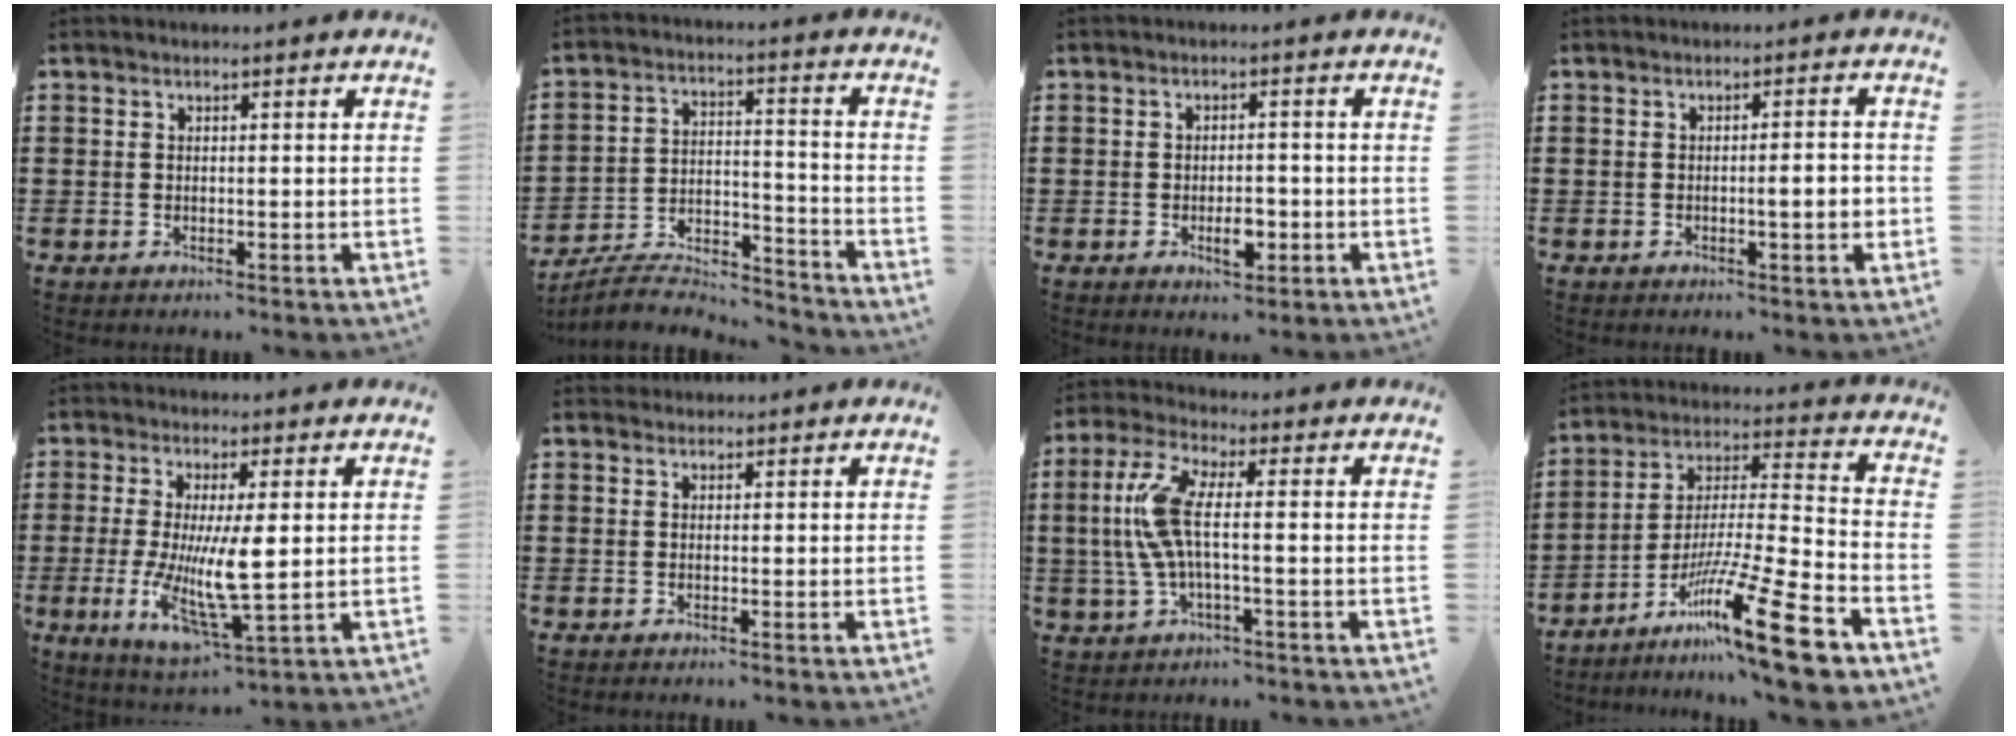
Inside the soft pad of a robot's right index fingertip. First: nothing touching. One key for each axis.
{"total": 7.0, "fx": -6.4, "fy": 1.9, "fz": 2.0, "tx": -0.038, "ty": 0.005, "tz": -0.126}
{"total": 3.7, "fx": -1.2, "fy": 1.6, "fz": 3.1, "tx": -0.053, "ty": 0.004, "tz": -0.021}
{"total": 3.2, "fx": -0.6, "fy": 0.3, "fz": 3.2, "tx": -0.046, "ty": -0.006, "tz": -0.013}
{"total": 9.1, "fx": 0.0, "fy": 2.6, "fz": 8.7, "tx": -0.157, "ty": -0.018, "tz": 0.001}
{"total": 0.8, "fx": 0.6, "fy": 0.4, "fz": -0.1, "tx": 0.001, "ty": 0.003, "tz": 0.012}
{"total": 8.9, "fx": 0.0, "fy": 2.5, "fz": 8.6, "tx": -0.205, "ty": -0.016, "tz": -0.012}
{"total": 17.6, "fx": -11.7, "fy": 0.8, "fz": 13.1, "tx": -0.224, "ty": 0.031, "tz": -0.204}